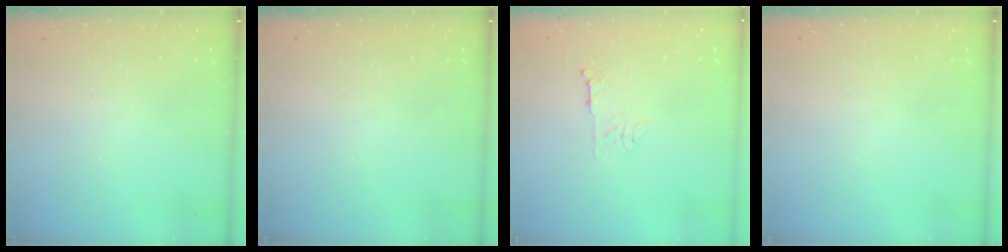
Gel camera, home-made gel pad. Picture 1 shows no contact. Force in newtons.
{"total": 0.0}
{"total": 5.8, "press": 5.8, "slide": 0.5}
{"total": 0.0}